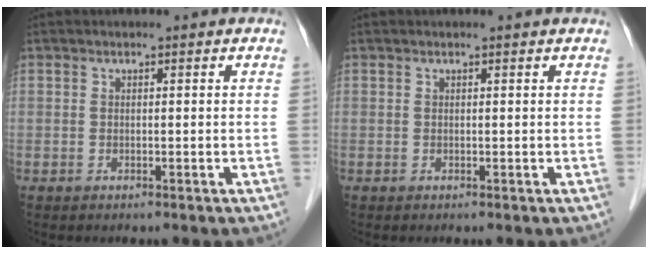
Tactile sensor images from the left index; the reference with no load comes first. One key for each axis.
{"total": 0.7, "fx": 0.7, "fy": 0.0, "fz": 0.2, "tx": -0.008, "ty": 0.000, "tz": 0.007}